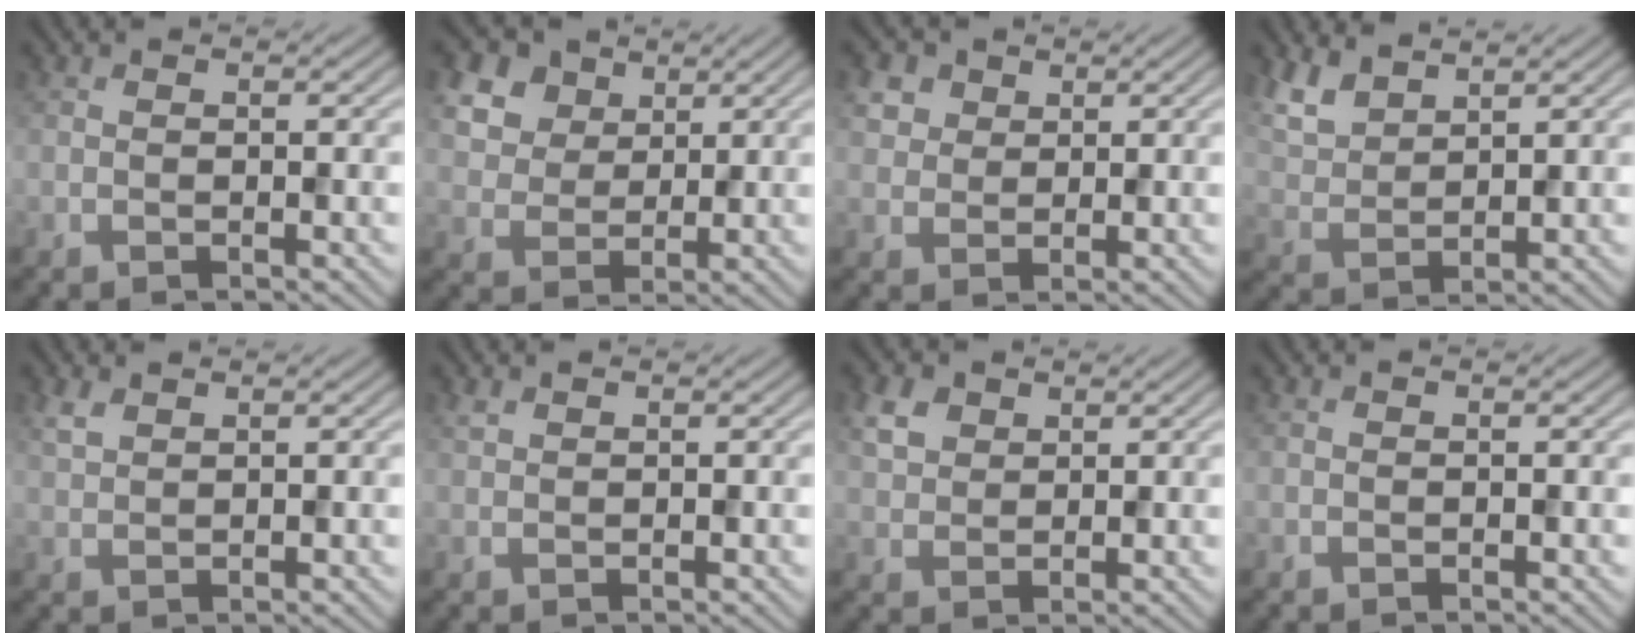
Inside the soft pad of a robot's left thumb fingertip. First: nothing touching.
{"total": 9.0, "force": [4.8, 6.4, 4.2], "torque": [-0.168, 0.007, 0.103]}
{"total": 3.9, "force": [1.9, 3.1, 1.5], "torque": [-0.053, -0.002, 0.043]}
{"total": 5.2, "force": [4.0, 2.0, 2.5], "torque": [-0.072, 0.002, 0.089]}
{"total": 1.7, "force": [1.2, 0.7, 1.0], "torque": [-0.029, 0.002, 0.030]}
{"total": 0.7, "force": [0.6, 0.3, 0.3], "torque": [-0.011, 0.001, 0.014]}
{"total": 3.6, "force": [1.8, 2.6, 1.7], "torque": [-0.047, 0.005, 0.038]}
{"total": 0.0}